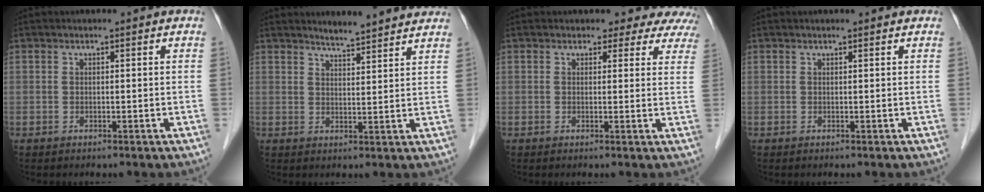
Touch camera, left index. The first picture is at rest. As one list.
[{"total": 6.4, "force": [6.0, 0.3, 2.3], "torque": [-0.043, 0.007, 0.077]}, {"total": 7.2, "force": [6.7, 2.8, 0.0], "torque": [0.040, -0.004, 0.039]}, {"total": 0.8, "force": [0.8, 0.1, 0.3], "torque": [-0.011, 0.008, 0.011]}]